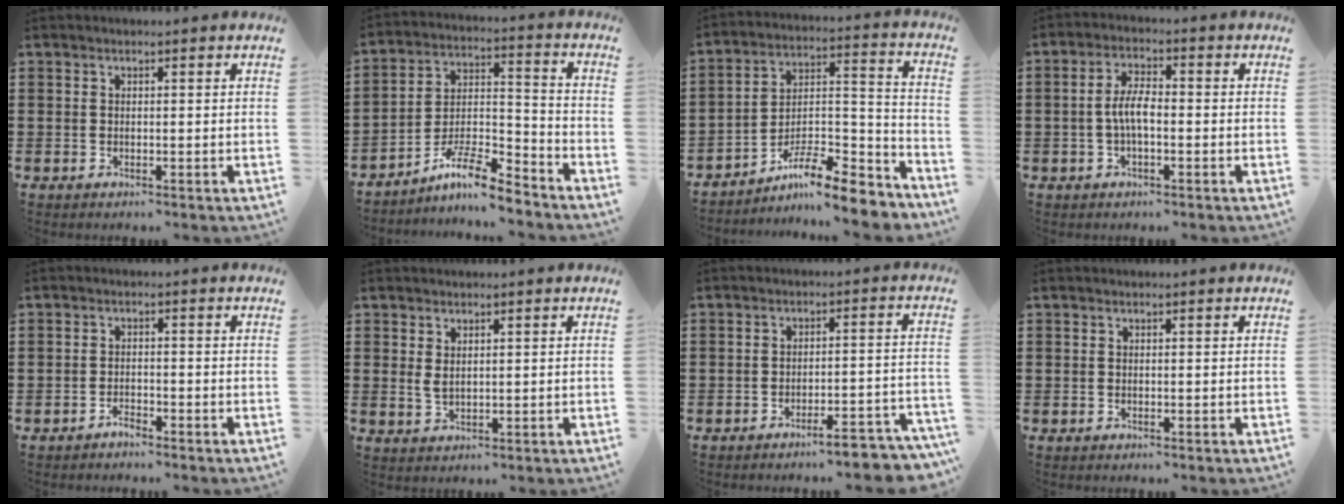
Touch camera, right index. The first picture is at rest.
{"total": 9.5, "force": [-8.0, 1.5, 4.9], "torque": [-0.088, 0.019, -0.154]}
{"total": 9.8, "force": [-8.1, 1.9, 5.1], "torque": [-0.083, 0.013, -0.157]}
{"total": 4.9, "force": [-0.8, 1.8, 4.5], "torque": [-0.101, 0.000, -0.021]}
{"total": 1.6, "force": [-1.5, 0.3, 0.2], "torque": [-0.009, 0.003, -0.032]}
{"total": 2.0, "force": [1.0, 0.9, 1.4], "torque": [-0.031, 0.003, 0.017]}
{"total": 4.9, "force": [-4.3, 0.2, 2.4], "torque": [-0.039, -0.010, -0.080]}
{"total": 0.0}